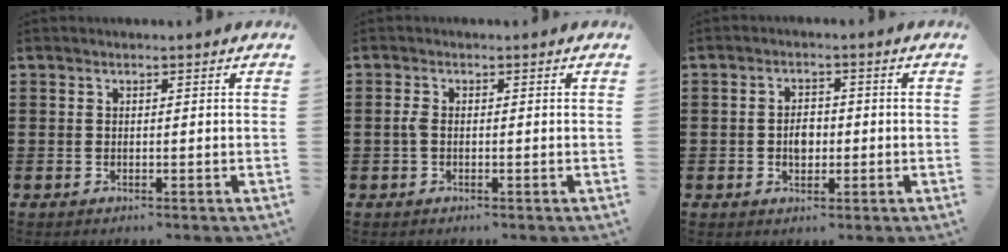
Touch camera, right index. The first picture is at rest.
{"total": 1.4, "force": [-0.3, 0.6, 1.2], "torque": [-0.039, -0.006, -0.011]}
{"total": 2.9, "force": [-0.3, 1.9, 2.2], "torque": [-0.036, 0.001, -0.009]}